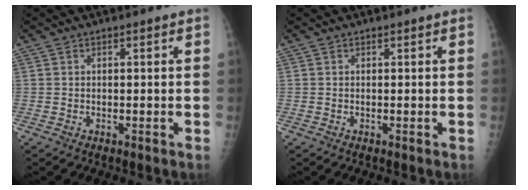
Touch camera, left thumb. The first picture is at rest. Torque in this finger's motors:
{"motor_torque": [-0.18, 0.06, 0.01, 0.04, 0.00]}